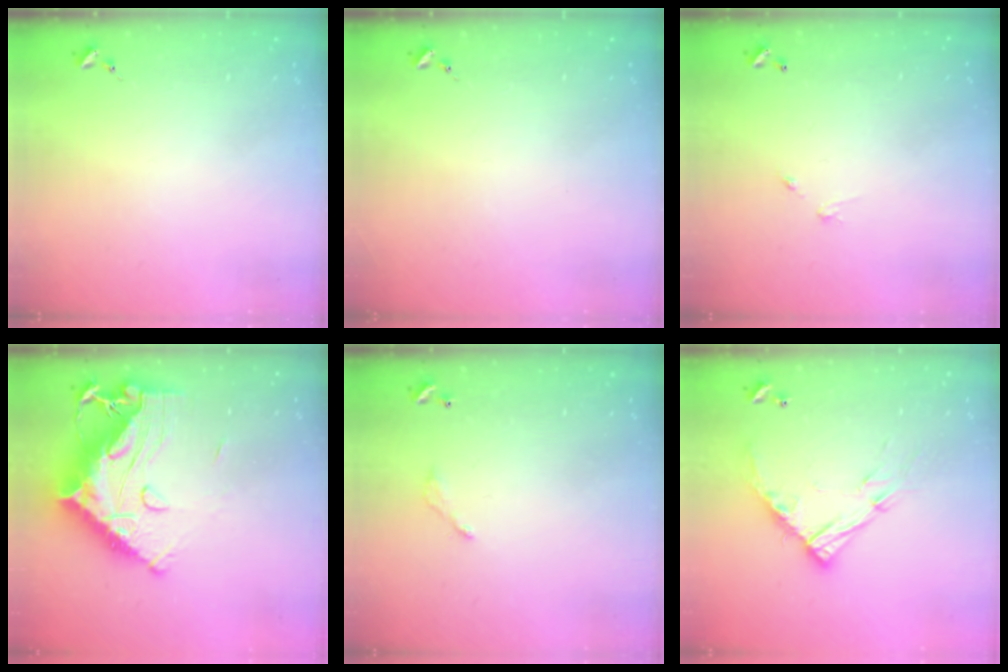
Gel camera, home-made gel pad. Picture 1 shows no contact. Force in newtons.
{"total": 0.0}
{"total": 4.5, "press": 4.5, "slide": 0.3}
{"total": 22.9, "press": 22.7, "slide": 2.4}
{"total": 3.8, "press": 3.8, "slide": 0.2}
{"total": 13.8, "press": 13.8, "slide": 1.0}